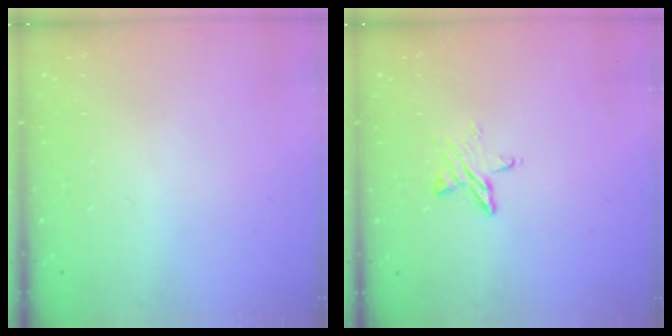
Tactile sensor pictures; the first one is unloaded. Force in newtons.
{"total": 5.6, "press": 5.6, "slide": 0.6}